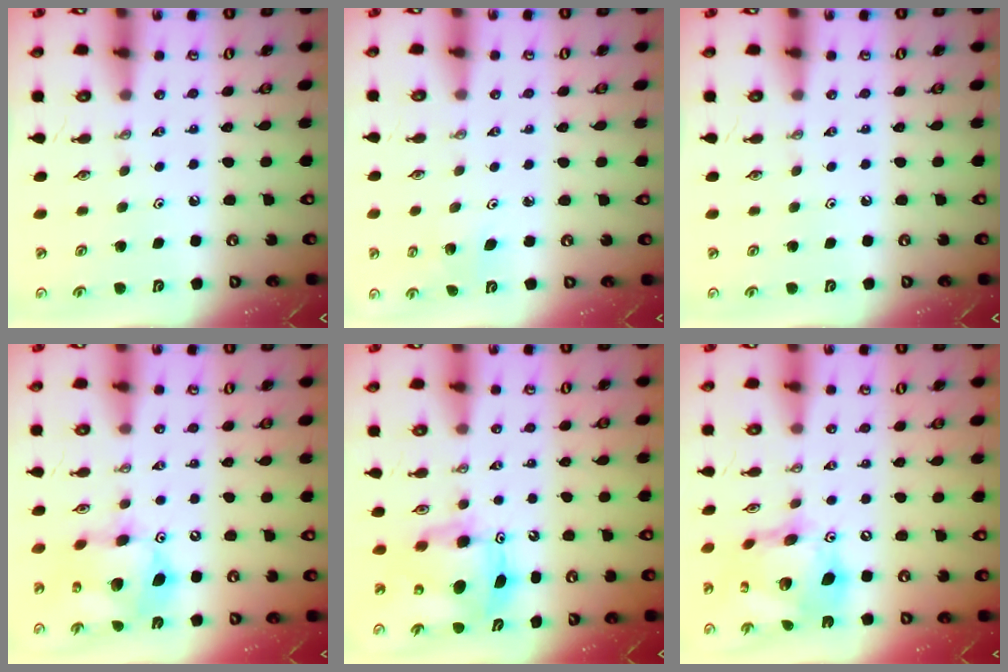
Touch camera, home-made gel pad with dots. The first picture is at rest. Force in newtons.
{"total": 2.9, "press": 2.9, "slide": 0.3}
{"total": 0.0}
{"total": 13.4, "press": 13.4, "slide": 1.3}
{"total": 9.1, "press": 9.0, "slide": 0.8}
{"total": 18.8, "press": 18.6, "slide": 2.1}